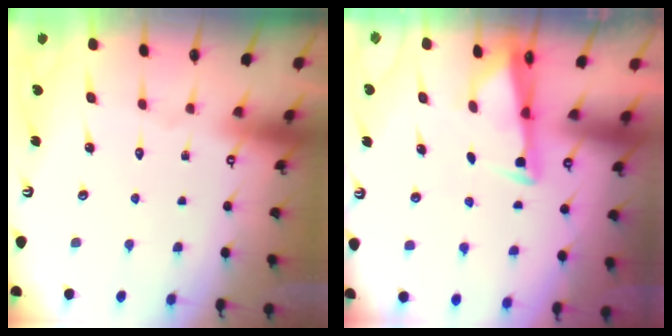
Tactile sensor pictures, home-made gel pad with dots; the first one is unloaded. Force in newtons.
{"total": 3.0, "press": 3.0, "slide": 0.4}